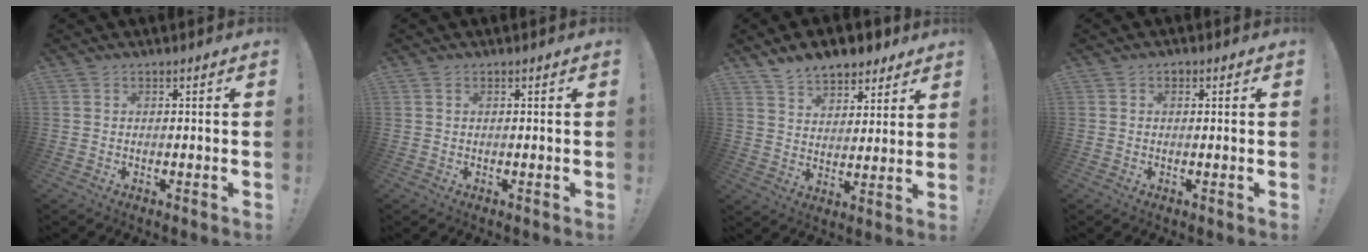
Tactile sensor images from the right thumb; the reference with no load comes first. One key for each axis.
{"total": 0.5, "fx": 0.4, "fy": 0.3, "fz": 0.2, "tx": -0.006, "ty": 0.001, "tz": 0.008}
{"total": 9.9, "fx": 7.9, "fy": 5.3, "fz": 3.0, "tx": -0.048, "ty": -0.054, "tz": 0.150}
{"total": 0.9, "fx": 0.3, "fy": 0.8, "fz": 0.4, "tx": 0.000, "ty": 0.000, "tz": 0.004}